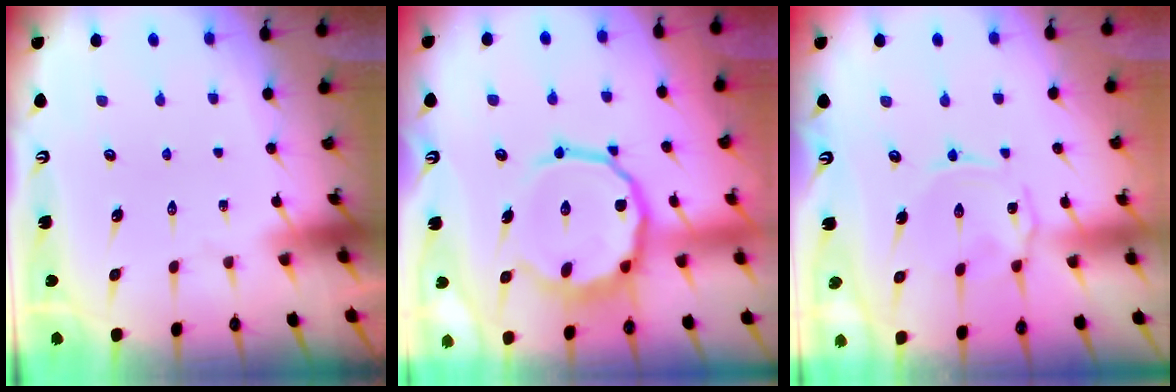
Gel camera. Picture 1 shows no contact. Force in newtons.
{"total": 14.2, "press": 14.0, "slide": 2.4}
{"total": 1.7, "press": 1.7, "slide": 0.5}